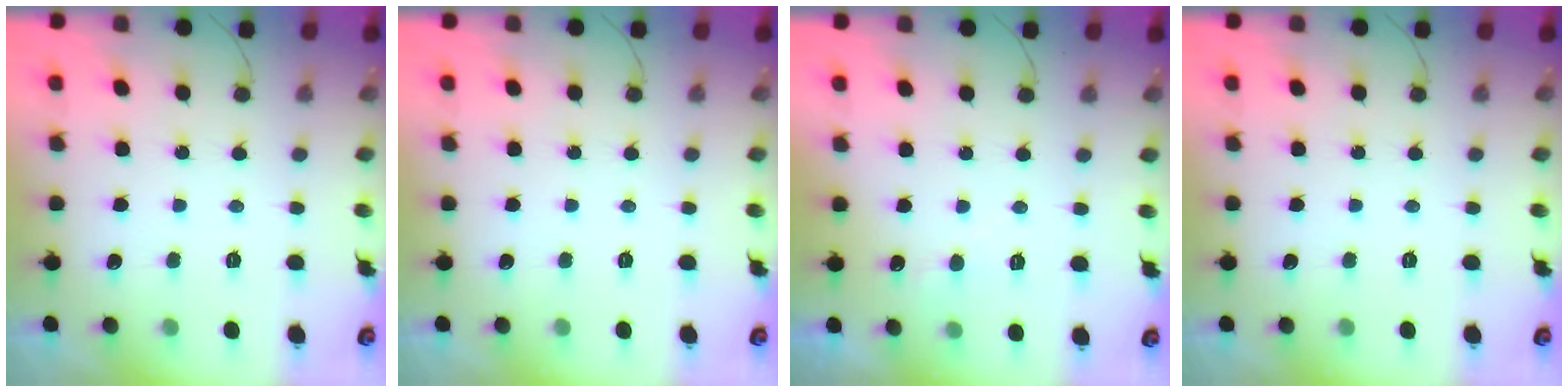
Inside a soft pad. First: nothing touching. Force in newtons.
{"total": 0.0}
{"total": 3.8, "press": 3.7, "slide": 0.2}
{"total": 0.0}